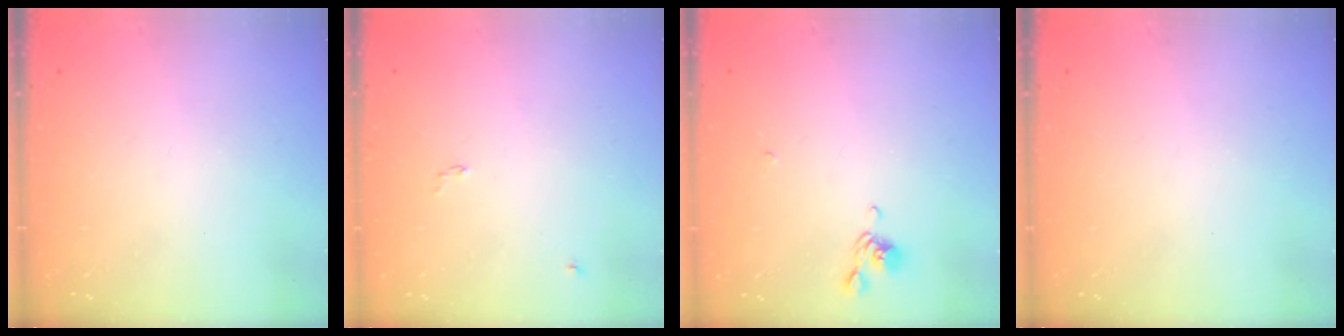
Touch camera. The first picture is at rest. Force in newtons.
{"total": 2.5, "press": 2.5, "slide": 0.3}
{"total": 2.9, "press": 2.8, "slide": 0.5}
{"total": 0.0}